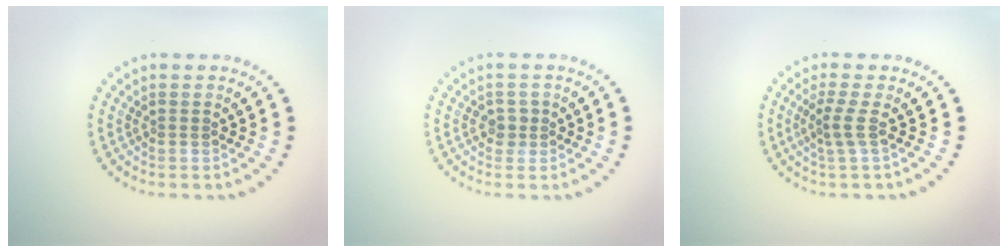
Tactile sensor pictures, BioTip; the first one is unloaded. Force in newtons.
{"total": 1.4, "press": 1.2, "slide": 0.7}
{"total": 1.9, "press": 1.1, "slide": 1.5}